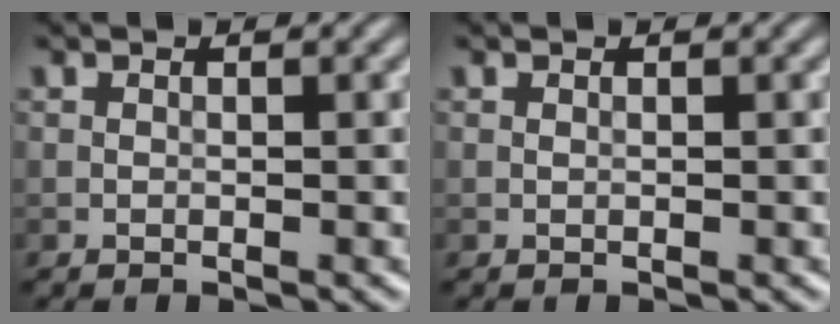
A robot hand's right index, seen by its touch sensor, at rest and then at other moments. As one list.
[{"total": 0.0}]